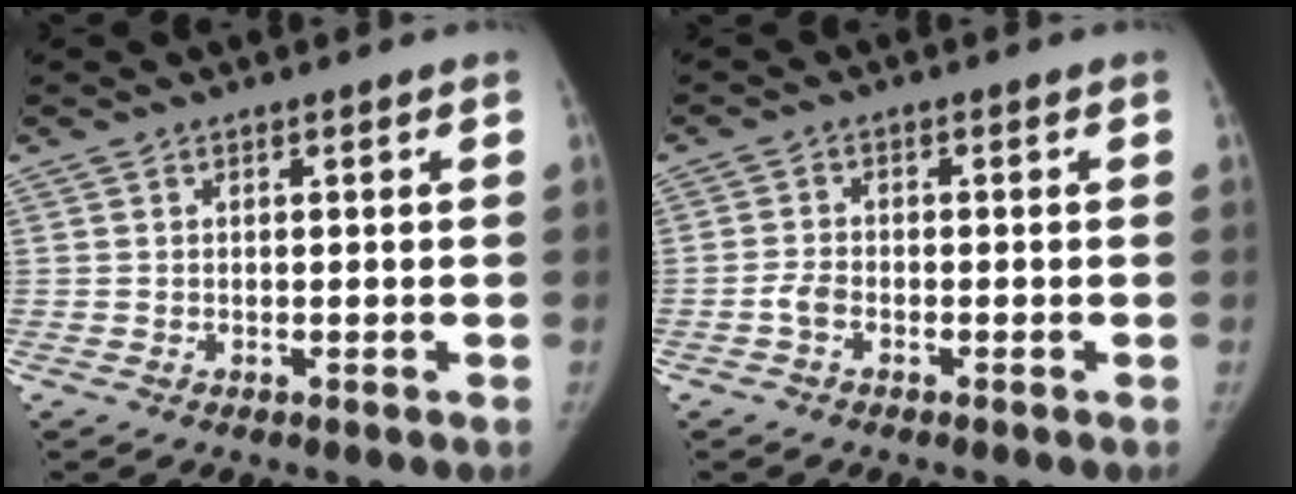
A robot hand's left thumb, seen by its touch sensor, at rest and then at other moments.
{"total": 2.3, "force": [-1.3, 1.3, 1.4], "torque": [-0.030, 0.009, -0.028]}